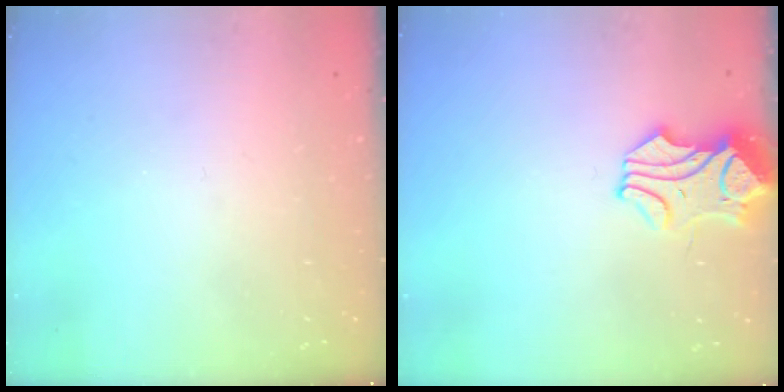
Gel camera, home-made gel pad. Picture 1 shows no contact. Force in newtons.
{"total": 1.1, "press": 0.6, "slide": 0.9}